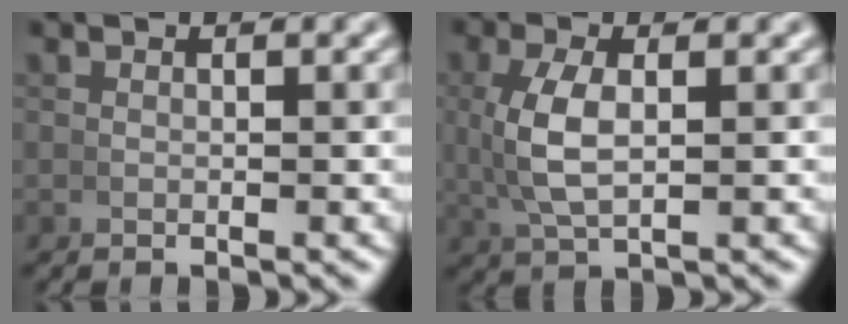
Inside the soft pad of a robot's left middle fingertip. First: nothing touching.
{"total": 4.1, "force": [0.5, 1.8, 3.7], "torque": [-0.088, 0.000, 0.018]}